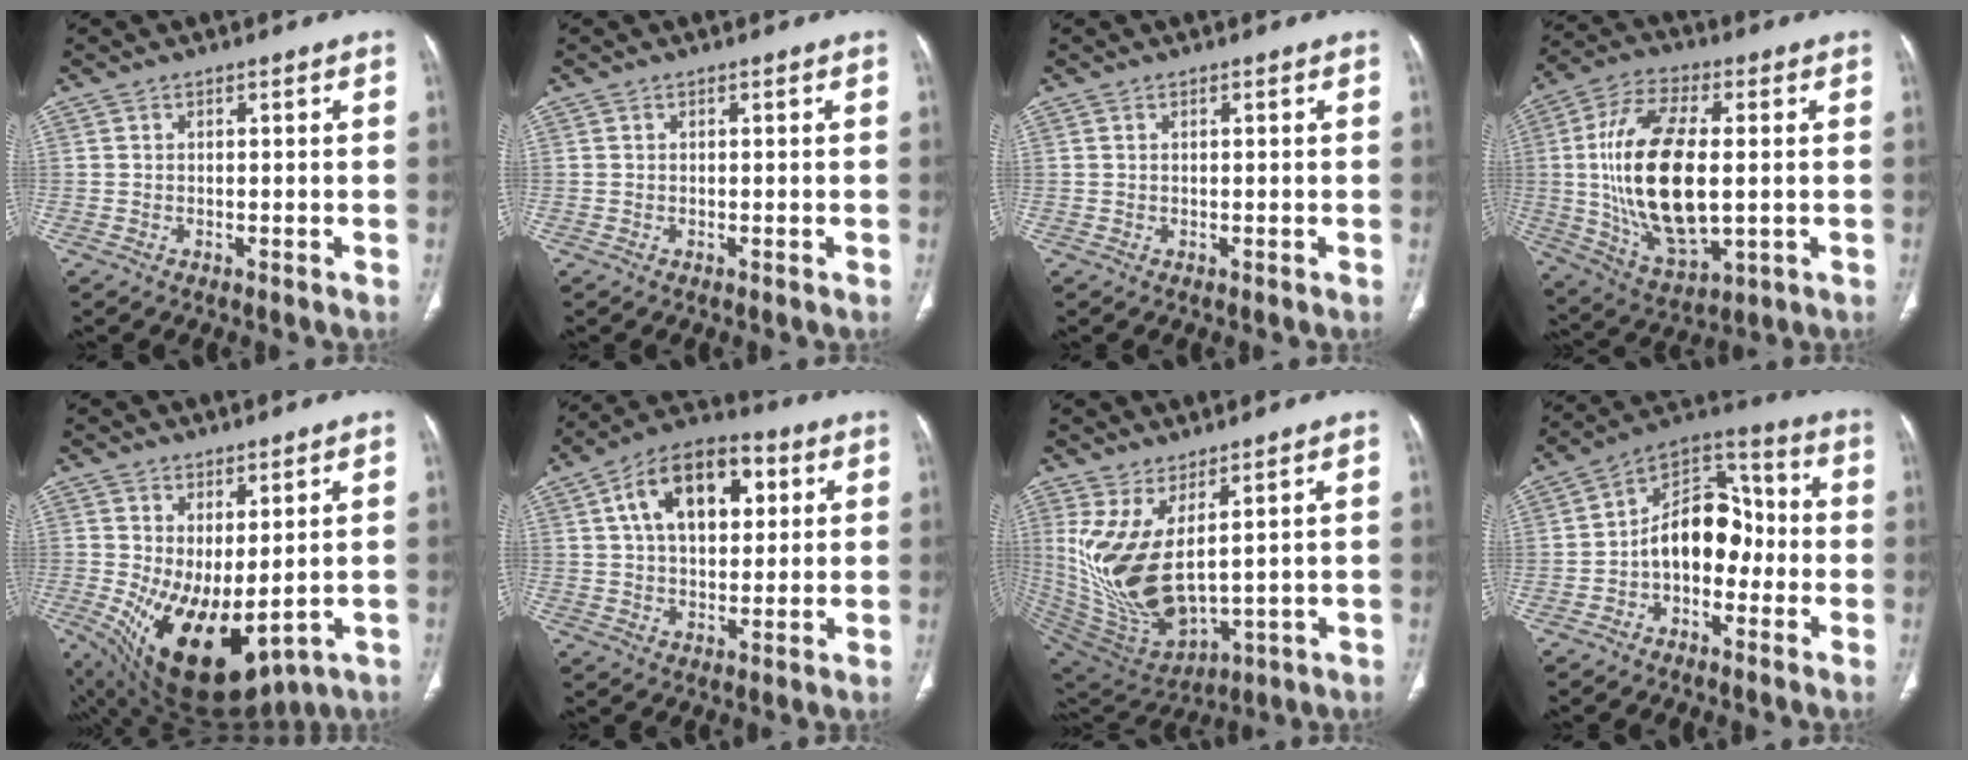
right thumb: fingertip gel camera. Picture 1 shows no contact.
{"total": 0.0}
{"total": 0.0}
{"total": 21.3, "force": [0.3, 10.1, 18.8], "torque": [-0.364, -0.005, 0.017]}
{"total": 15.2, "force": [-1.0, 7.3, 13.4], "torque": [-0.223, -0.021, 0.019]}
{"total": 15.6, "force": [4.8, 9.2, 11.6], "torque": [-0.161, 0.007, 0.074]}
{"total": 15.3, "force": [4.5, 6.3, 13.2], "torque": [-0.271, -0.044, 0.118]}
{"total": 13.4, "force": [-2.2, 9.0, 9.6], "torque": [-0.119, 0.050, -0.051]}